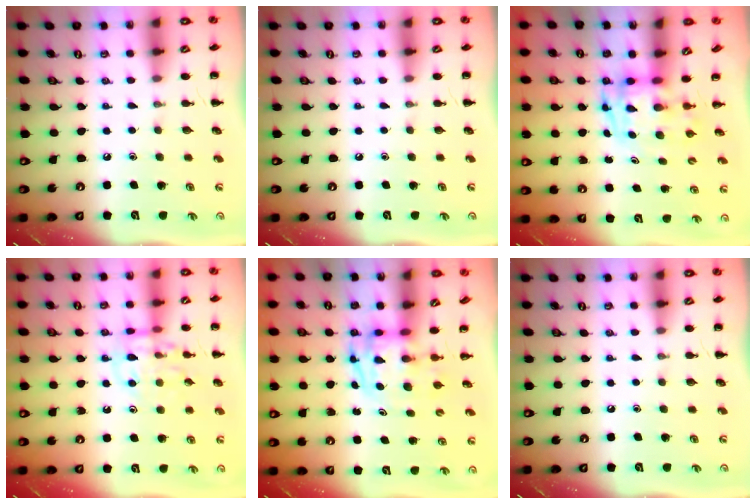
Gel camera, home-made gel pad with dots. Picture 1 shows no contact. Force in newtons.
{"total": 0.0}
{"total": 3.4, "press": 3.3, "slide": 0.7}
{"total": 12.9, "press": 12.8, "slide": 1.2}
{"total": 3.7, "press": 3.6, "slide": 0.7}
{"total": 0.0}